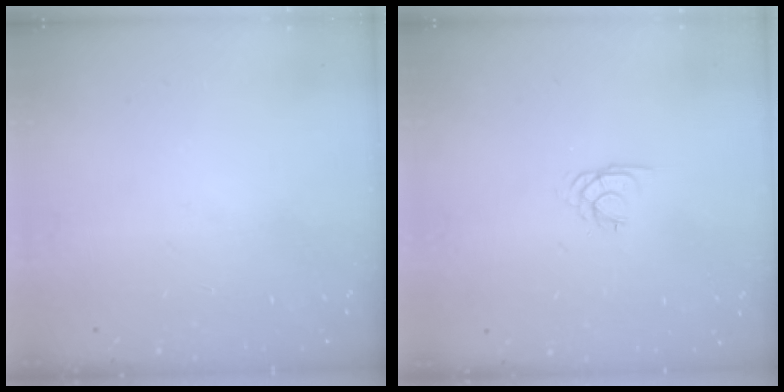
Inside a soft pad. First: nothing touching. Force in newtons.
{"total": 1.7, "press": 1.7, "slide": 0.1}